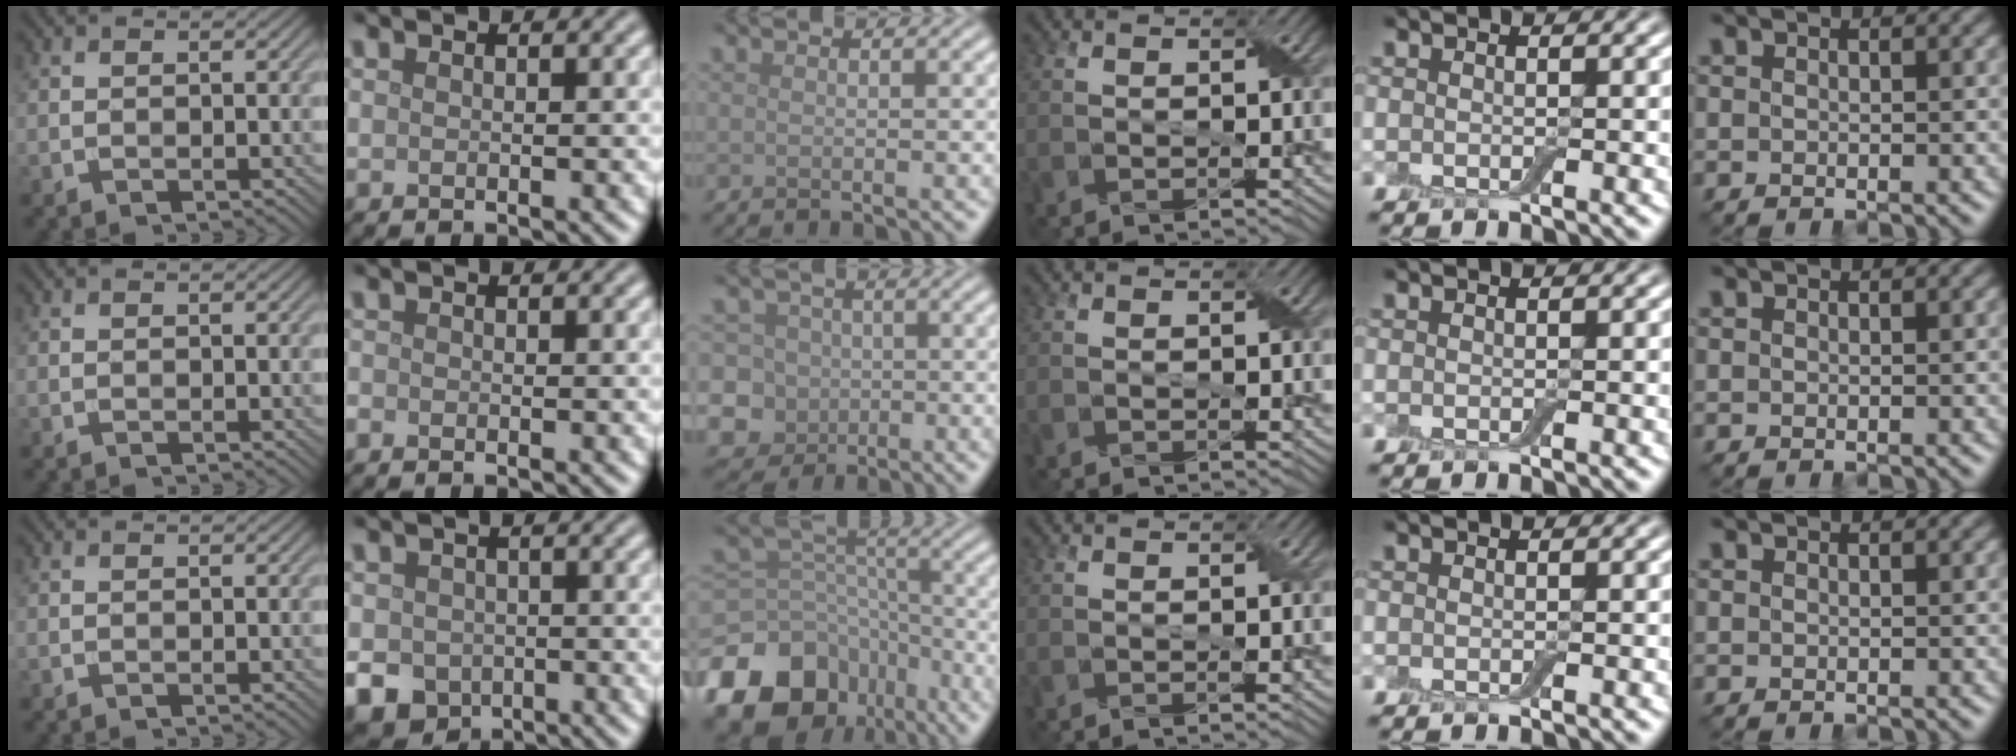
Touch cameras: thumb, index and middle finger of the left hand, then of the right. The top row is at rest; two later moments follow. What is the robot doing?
{"motion": "fold", "object": "aluminum foil"}